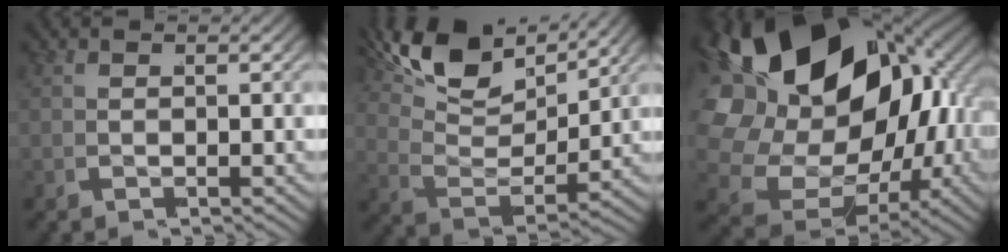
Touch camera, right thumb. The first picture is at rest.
{"total": 8.8, "force": [4.1, 4.9, 6.1], "torque": [-0.134, 0.000, 0.063]}
{"total": 26.7, "force": [1.0, 19.9, 17.8], "torque": [-0.376, -0.041, 0.016]}